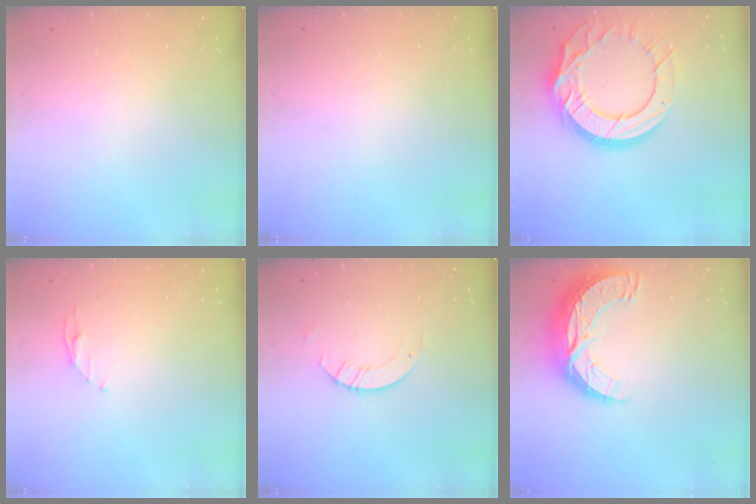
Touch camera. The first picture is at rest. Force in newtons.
{"total": 0.0}
{"total": 20.4, "press": 20.3, "slide": 2.0}
{"total": 4.4, "press": 4.4, "slide": 0.5}
{"total": 3.2, "press": 3.2, "slide": 0.3}
{"total": 12.7, "press": 12.6, "slide": 0.9}